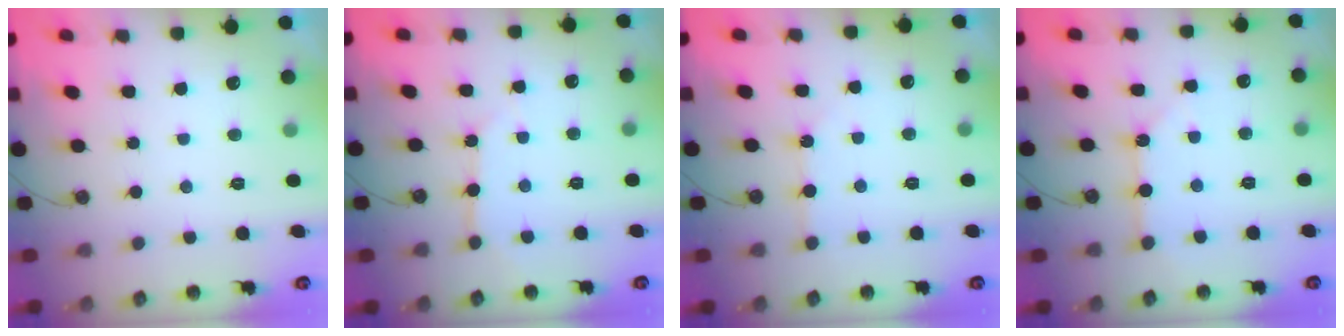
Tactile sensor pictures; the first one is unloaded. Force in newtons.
{"total": 4.7, "press": 4.7, "slide": 0.4}
{"total": 1.8, "press": 1.7, "slide": 0.4}
{"total": 2.5, "press": 2.5, "slide": 0.2}